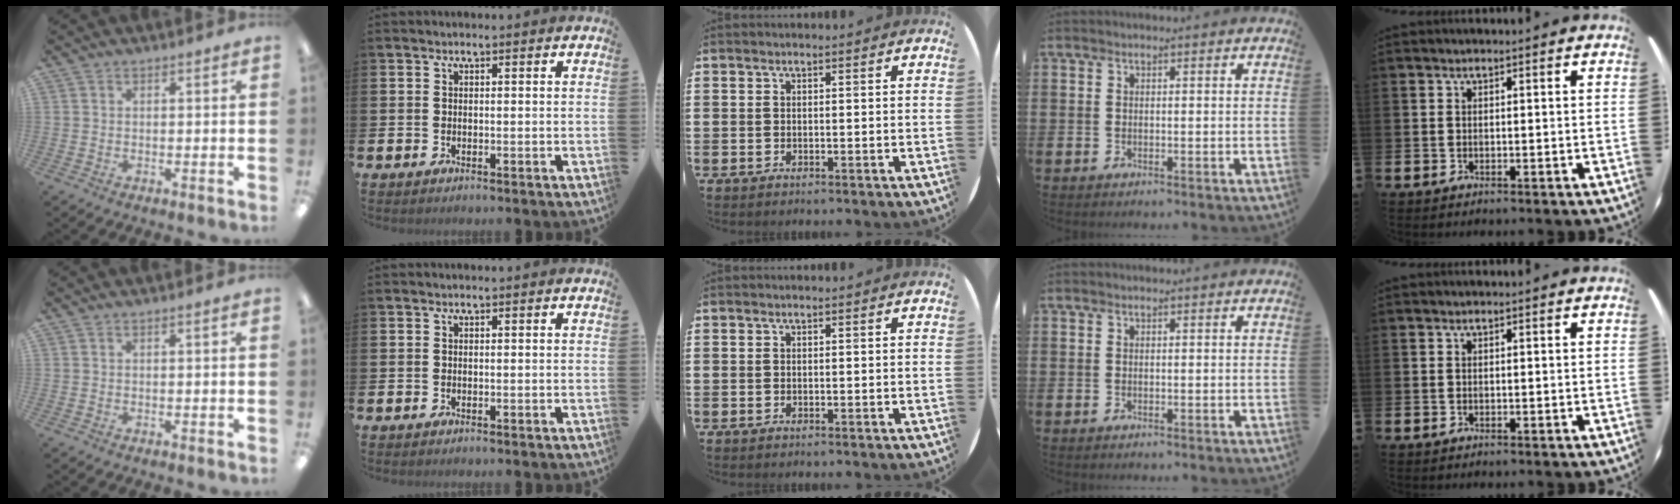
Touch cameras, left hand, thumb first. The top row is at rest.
{}